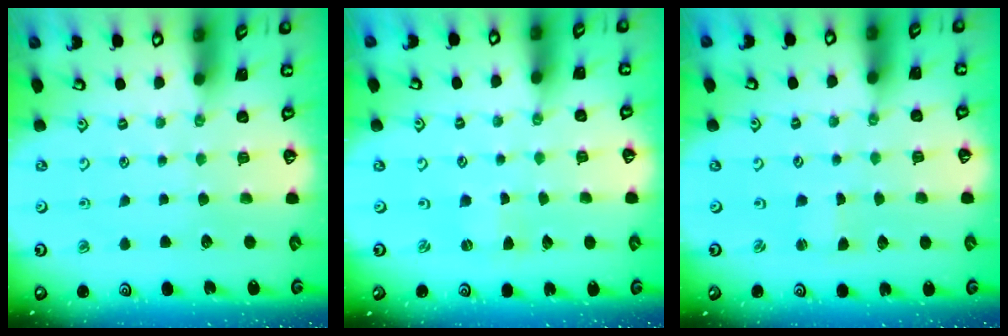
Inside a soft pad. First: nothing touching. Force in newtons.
{"total": 1.1, "press": 1.0, "slide": 0.4}
{"total": 0.0}